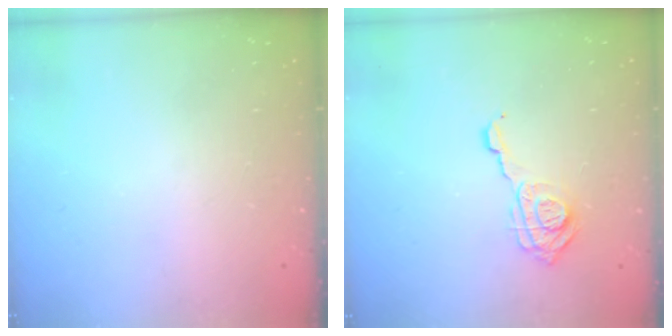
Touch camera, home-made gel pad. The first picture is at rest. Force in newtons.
{"total": 11.7, "press": 11.6, "slide": 1.0}